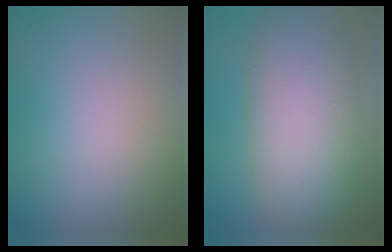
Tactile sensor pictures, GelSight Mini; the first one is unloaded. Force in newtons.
{"total": 9.6, "press": 9.6, "slide": 0.5}